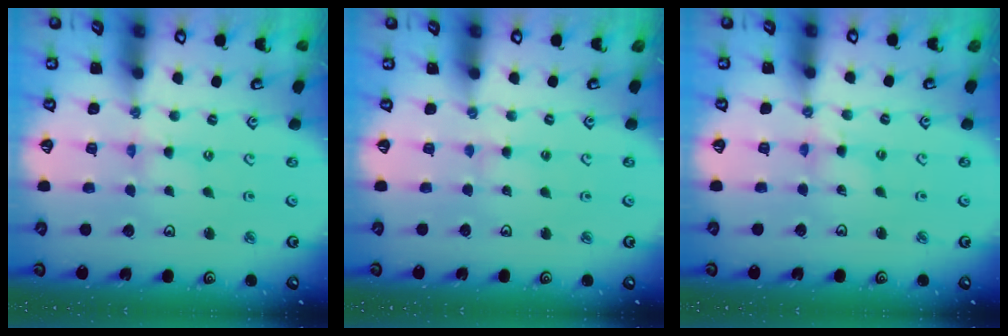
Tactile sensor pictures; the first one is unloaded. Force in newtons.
{"total": 1.8, "press": 1.8, "slide": 0.2}
{"total": 2.6, "press": 2.6, "slide": 0.4}